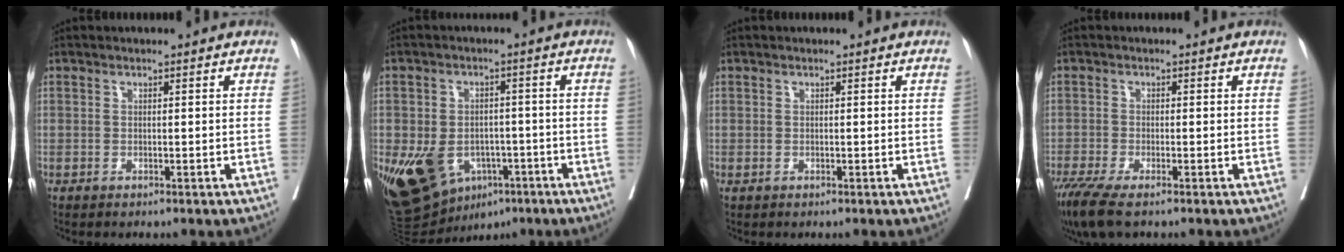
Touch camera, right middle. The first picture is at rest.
{"total": 14.0, "force": [-5.7, 9.8, 8.3], "torque": [-0.169, -0.002, -0.075]}
{"total": 0.0}
{"total": 5.4, "force": [-3.7, 0.7, 3.9], "torque": [-0.071, -0.014, -0.069]}